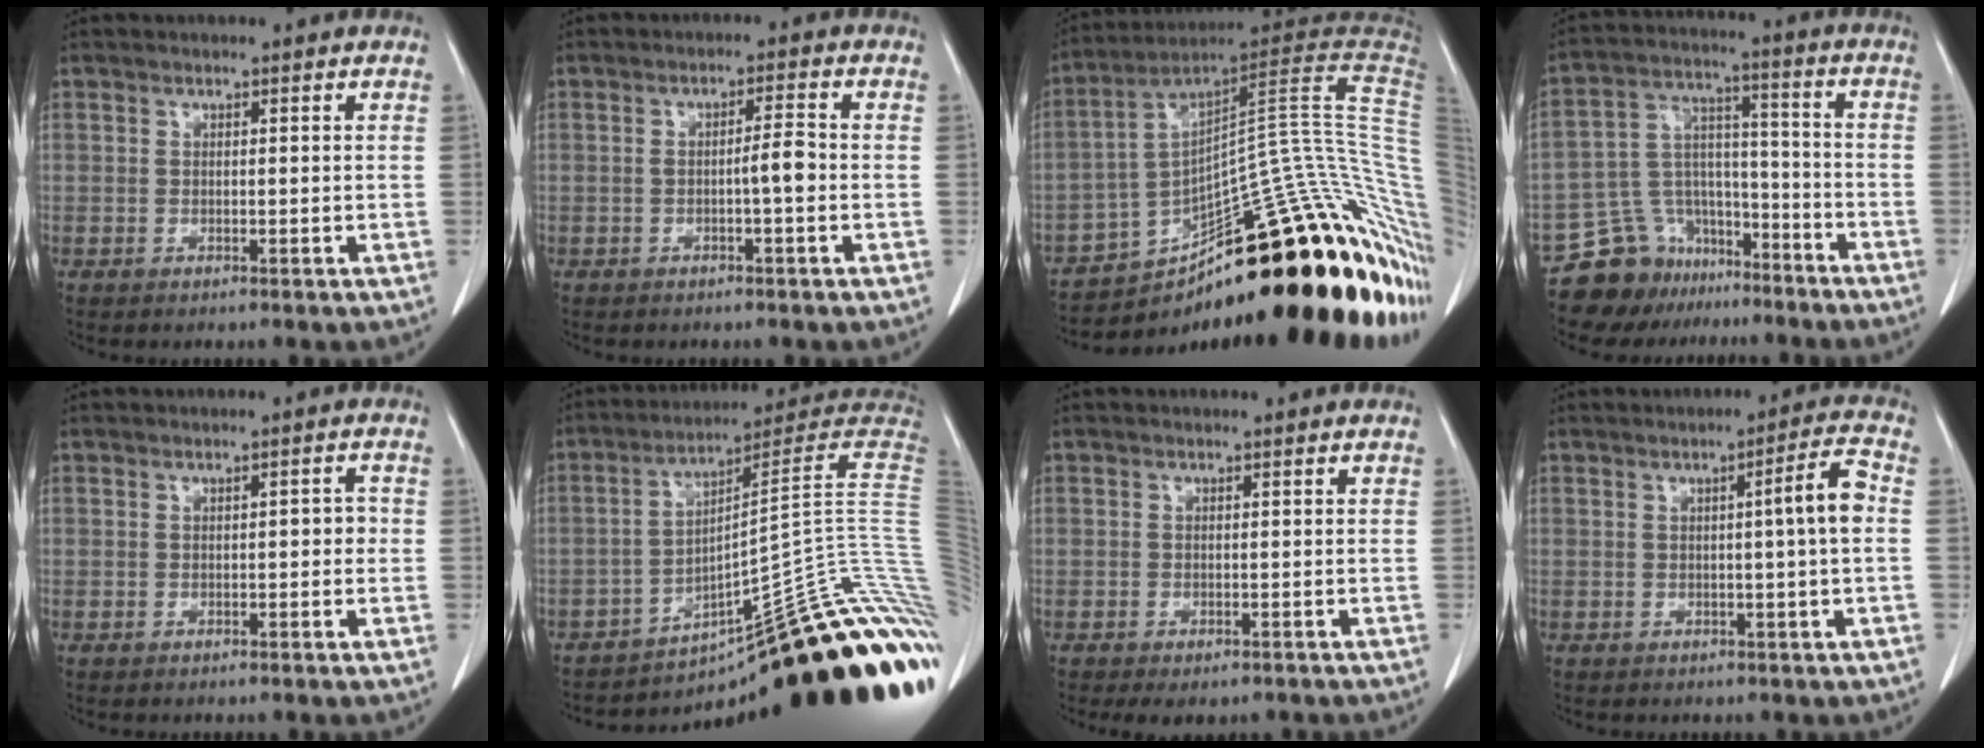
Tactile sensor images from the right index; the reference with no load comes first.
{"total": 3.0, "force": [-0.7, 0.2, 2.9], "torque": [-0.043, 0.005, -0.011]}
{"total": 35.6, "force": [-11.9, 6.3, 33.0], "torque": [-0.360, 0.057, -0.166]}
{"total": 12.6, "force": [-10.3, 7.1, 1.7], "torque": [-0.031, 0.070, -0.172]}
{"total": 1.1, "force": [-0.1, 0.5, 1.0], "torque": [-0.009, 0.004, -0.002]}
{"total": 30.6, "force": [-13.0, 3.2, 27.5], "torque": [-0.240, 0.051, -0.175]}
{"total": 3.9, "force": [-3.0, 2.2, 1.3], "torque": [-0.006, 0.000, -0.037]}
{"total": 5.0, "force": [0.0, -0.5, 5.0], "torque": [-0.071, 0.008, 0.000]}